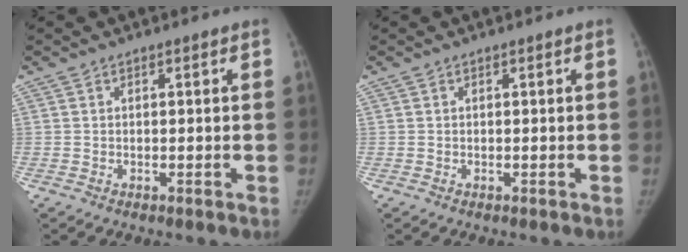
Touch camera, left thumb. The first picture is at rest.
{"total": 0.0}